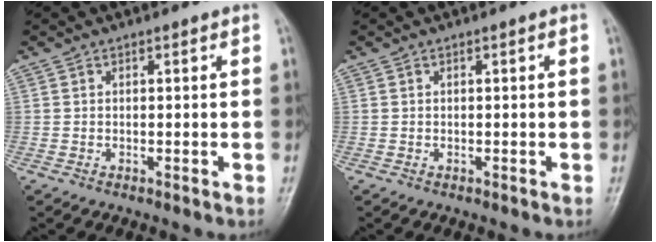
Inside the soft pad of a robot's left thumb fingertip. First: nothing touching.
{"total": 0.0}